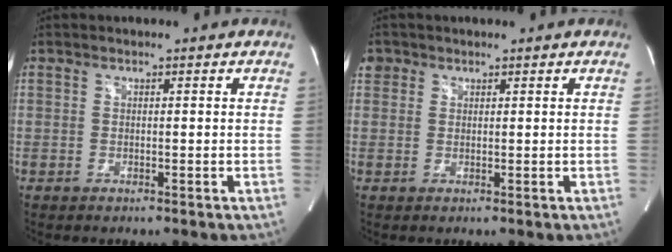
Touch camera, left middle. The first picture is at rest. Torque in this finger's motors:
{"motor_torque": [0.15, 0.14, -0.09, 0.00]}